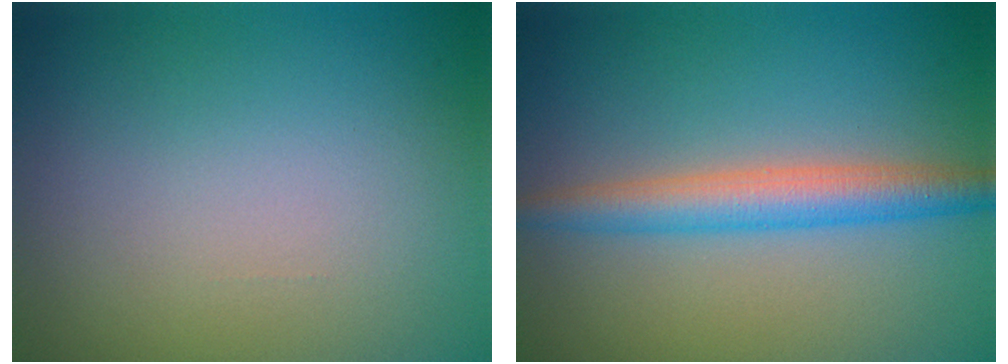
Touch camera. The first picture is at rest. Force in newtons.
{"total": 3.9, "press": 3.9, "slide": 0.0}